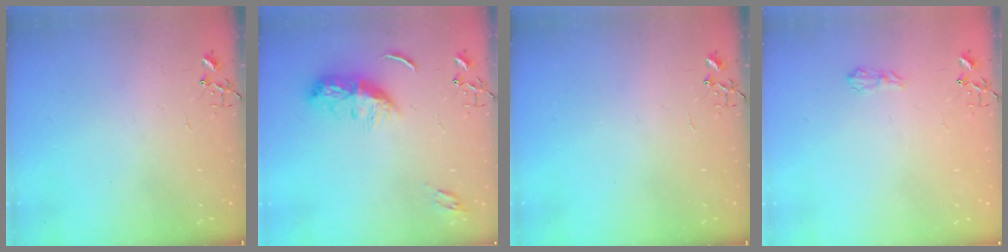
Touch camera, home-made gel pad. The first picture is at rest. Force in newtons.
{"total": 10.4, "press": 10.4, "slide": 0.0}
{"total": 0.0}
{"total": 7.0, "press": 6.9, "slide": 0.9}